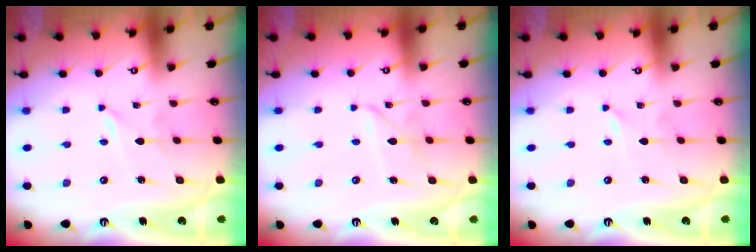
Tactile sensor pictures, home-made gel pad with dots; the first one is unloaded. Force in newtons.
{"total": 2.5, "press": 2.5, "slide": 0.2}
{"total": 0.0}